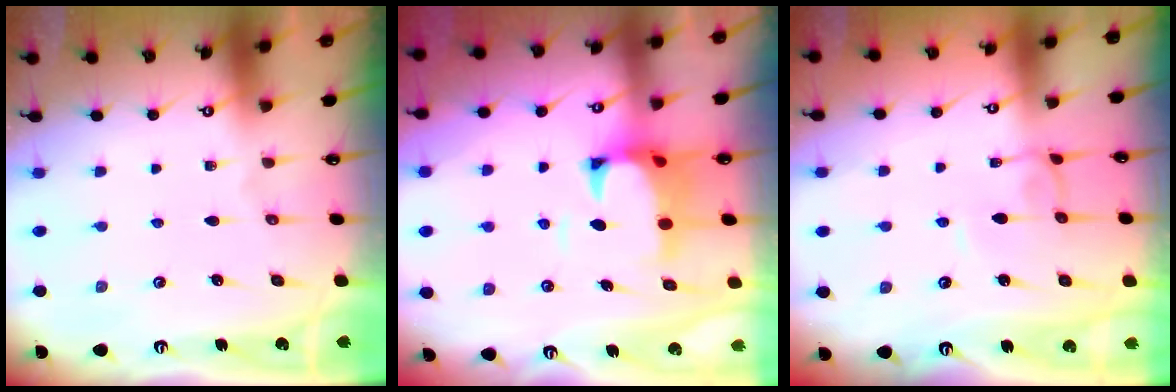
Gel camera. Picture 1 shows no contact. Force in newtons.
{"total": 2.6, "press": 2.4, "slide": 1.1}
{"total": 2.6, "press": 2.6, "slide": 0.1}